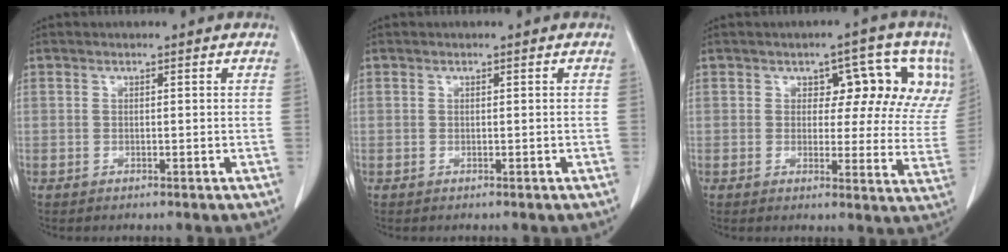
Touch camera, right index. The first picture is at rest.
{"total": 0.0}
{"total": 12.3, "force": [5.1, 6.3, 9.2], "torque": [-0.090, 0.013, 0.048]}